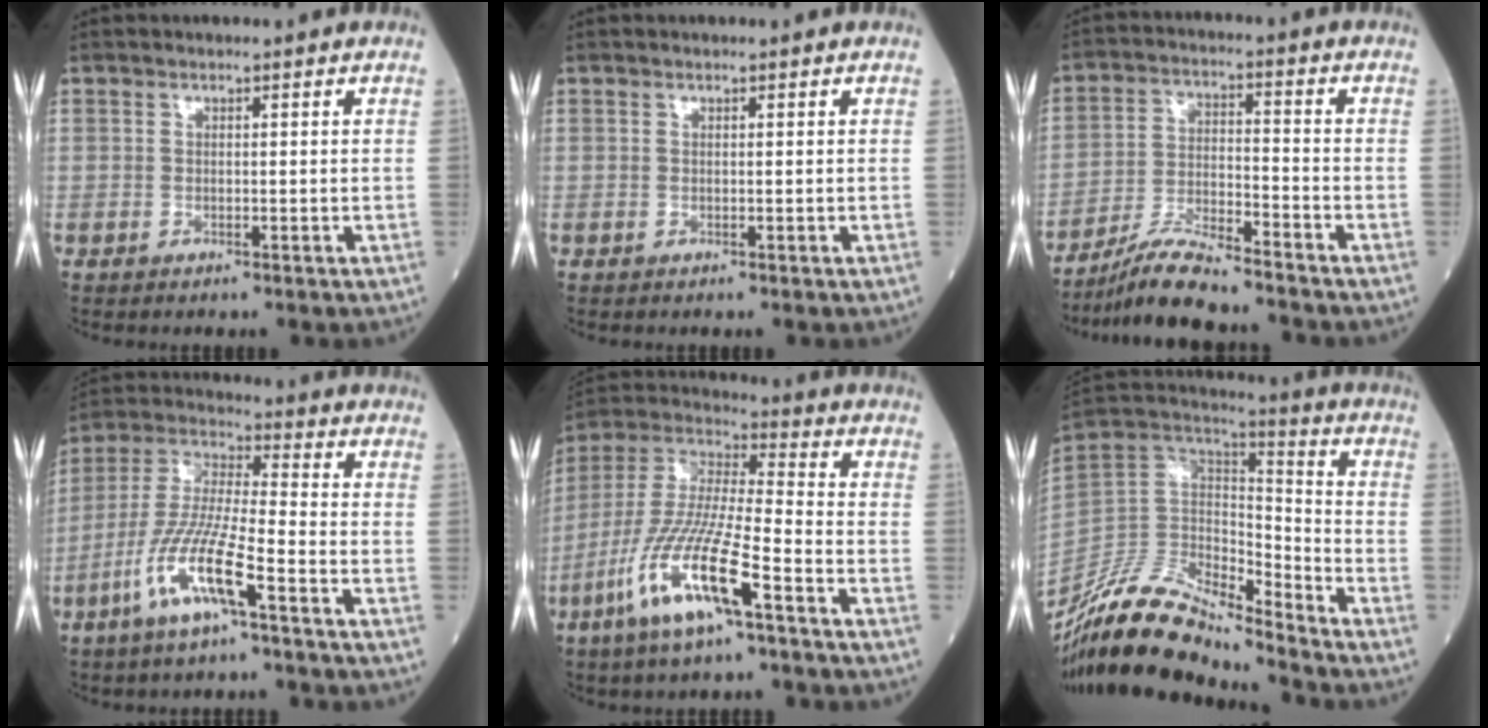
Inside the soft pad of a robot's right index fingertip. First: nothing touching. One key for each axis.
{"total": 0.0}
{"total": 9.4, "fx": -8.4, "fy": 0.4, "fz": 4.1, "tx": -0.080, "ty": -0.012, "tz": -0.153}
{"total": 12.2, "fx": -5.9, "fy": 1.1, "fz": 10.6, "tx": -0.228, "ty": -0.006, "tz": -0.117}
{"total": 15.7, "fx": -7.7, "fy": 1.9, "fz": 13.5, "tx": -0.290, "ty": -0.022, "tz": -0.147}
{"total": 18.8, "fx": -16.3, "fy": 4.0, "fz": 8.5, "tx": -0.170, "ty": 0.024, "tz": -0.301}